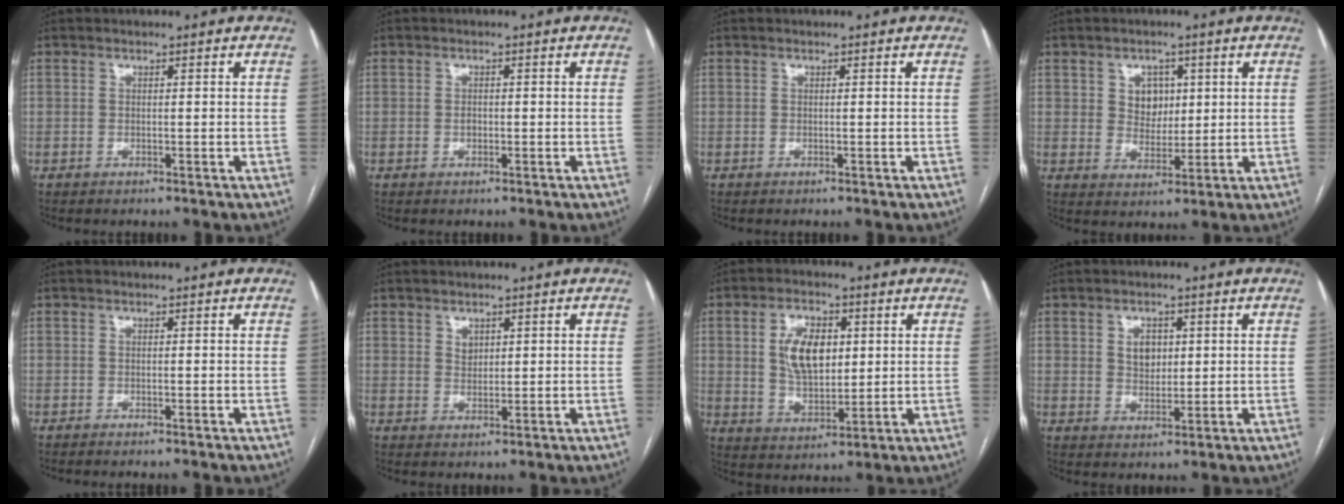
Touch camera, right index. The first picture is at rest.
{"total": 0.9, "force": [-0.2, 0.6, 0.7], "torque": [-0.011, 0.001, -0.002]}
{"total": 0.0}
{"total": 5.1, "force": [1.6, 4.1, 2.5], "torque": [-0.039, 0.006, 0.033]}
{"total": 1.4, "force": [-1.2, -0.1, 0.6], "torque": [-0.007, 0.001, -0.015]}
{"total": 1.8, "force": [1.0, 1.3, 0.8], "torque": [-0.012, -0.002, 0.020]}
{"total": 8.8, "force": [2.0, 4.8, 7.0], "torque": [-0.134, 0.009, 0.044]}
{"total": 3.8, "force": [1.1, 2.7, 2.5], "torque": [-0.041, 0.002, 0.024]}